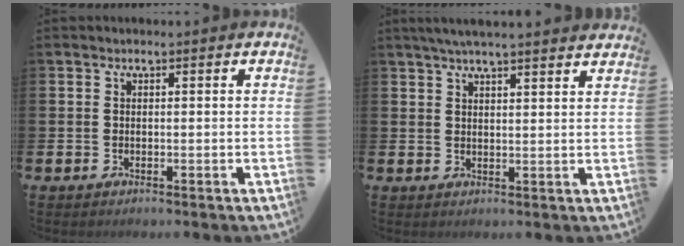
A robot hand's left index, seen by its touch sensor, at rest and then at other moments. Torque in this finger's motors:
{"motor_torque": [0.66, -1.47, 0.27, 0.04]}